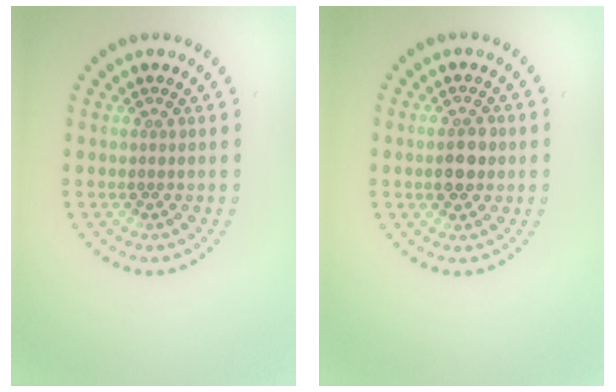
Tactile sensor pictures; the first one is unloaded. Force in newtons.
{"total": 2.8, "press": 2.8, "slide": 0.1}